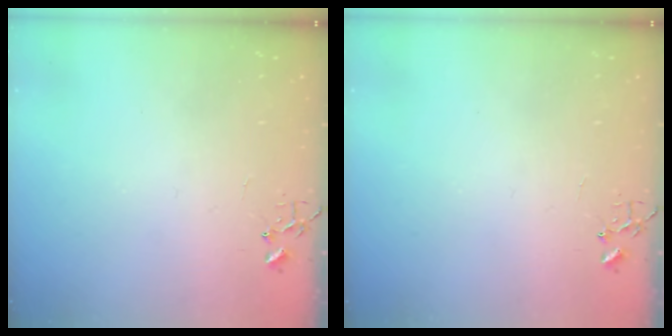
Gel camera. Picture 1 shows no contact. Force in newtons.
{"total": 0.0}